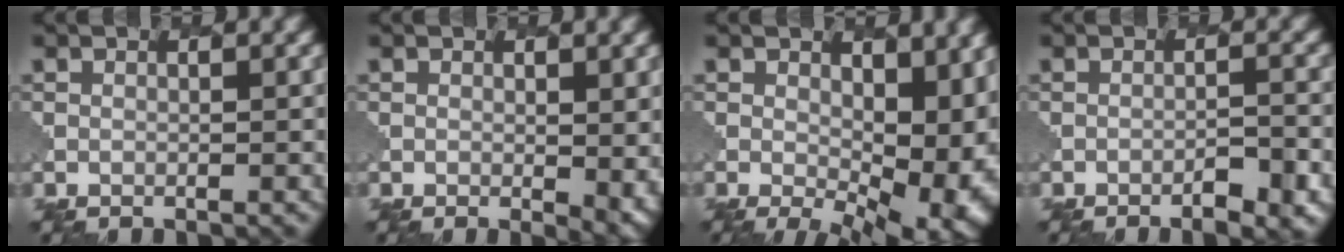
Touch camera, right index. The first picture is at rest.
{"total": 3.9, "force": [-0.2, 1.5, 3.5], "torque": [-0.040, -0.013, 0.003]}
{"total": 11.9, "force": [0.2, 6.9, 9.7], "torque": [-0.121, -0.032, 0.029]}
{"total": 2.9, "force": [-1.8, 0.6, 2.2], "torque": [-0.038, 0.009, -0.030]}